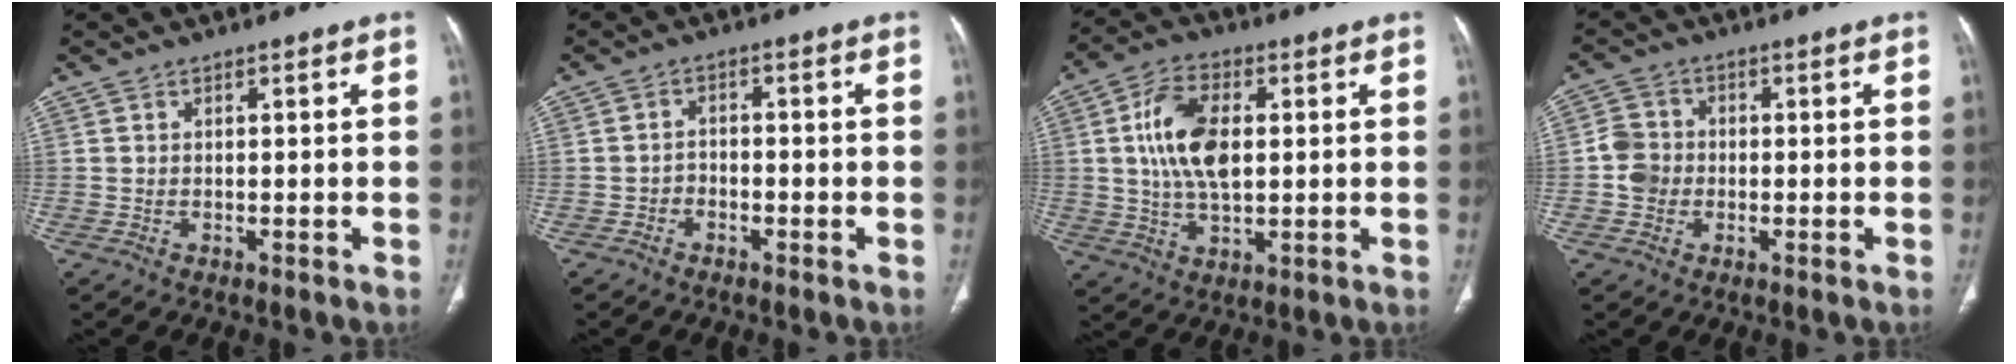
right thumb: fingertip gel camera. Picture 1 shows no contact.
{"total": 2.2, "force": [-1.2, 1.6, 0.7], "torque": [-0.004, 0.016, -0.024]}
{"total": 12.0, "force": [1.8, 6.7, 9.8], "torque": [-0.180, 0.000, 0.033]}
{"total": 4.6, "force": [-0.6, 4.2, 1.9], "torque": [-0.022, 0.009, -0.018]}